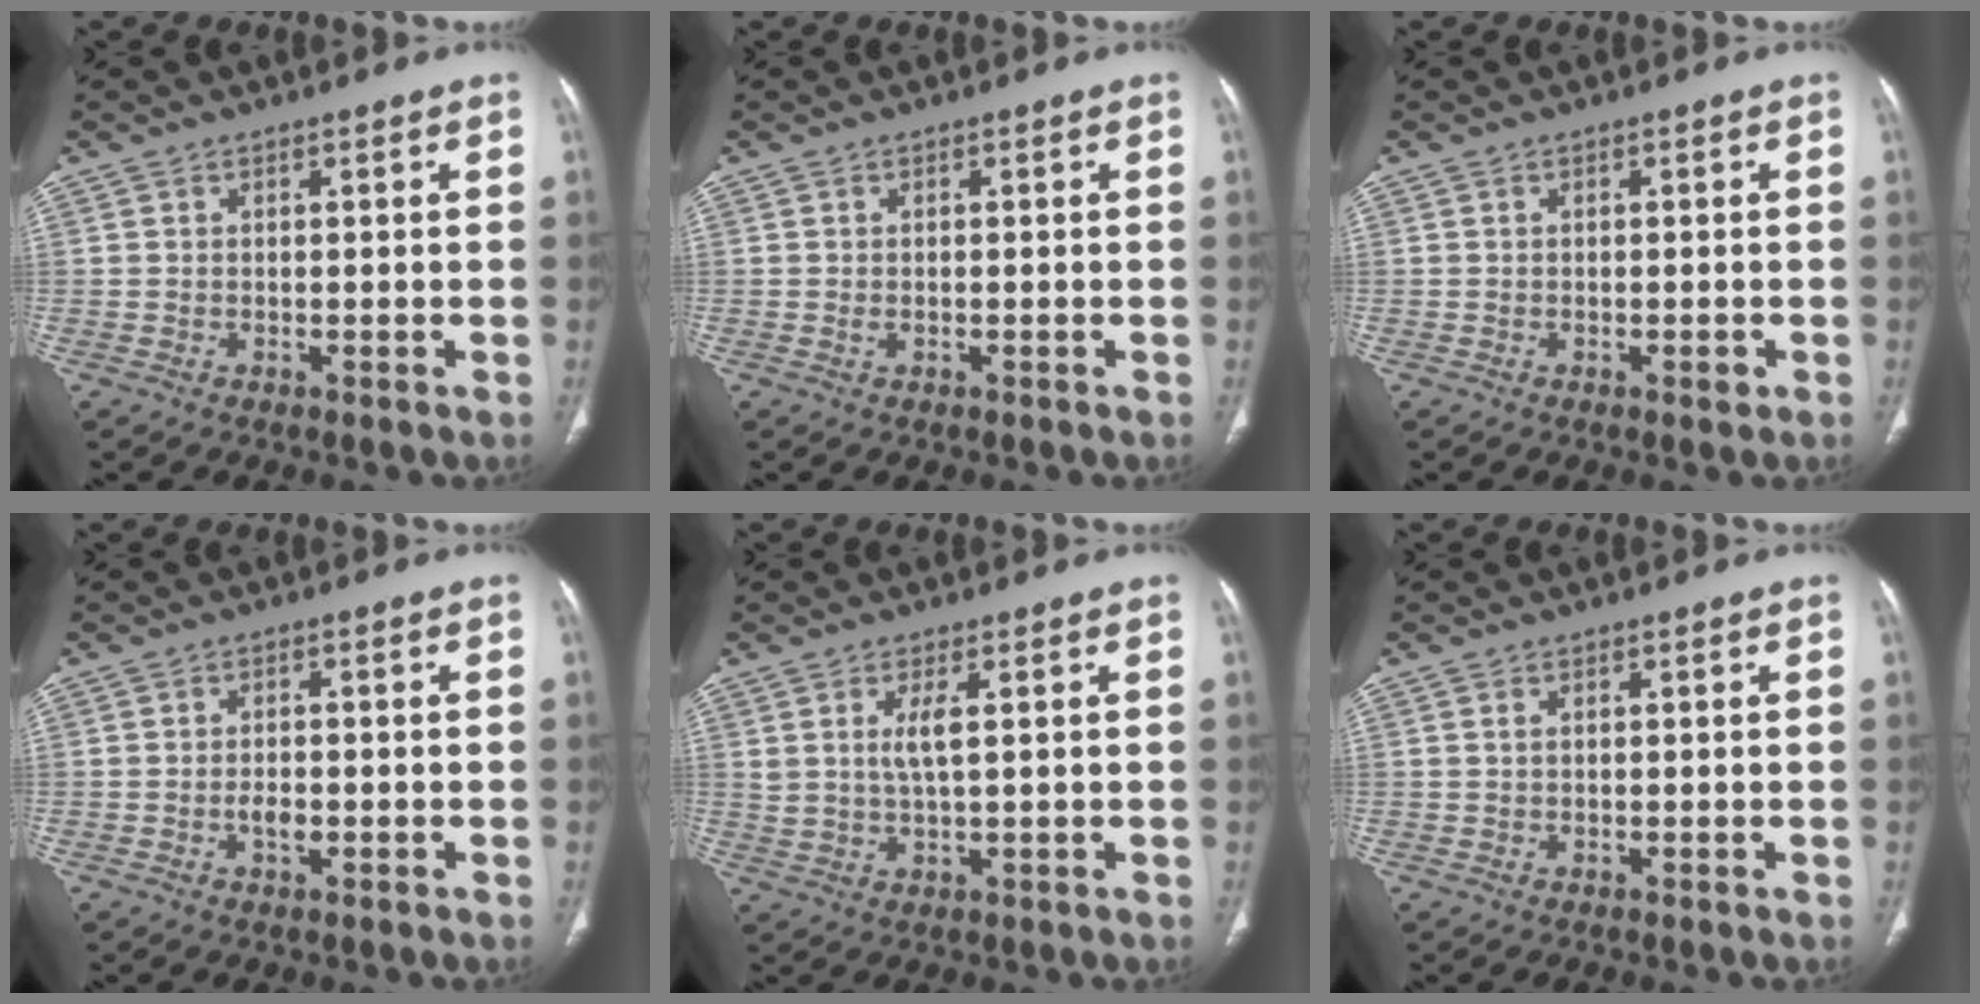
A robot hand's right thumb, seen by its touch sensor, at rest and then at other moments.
{"total": 0.6, "force": [-0.2, 0.2, 0.4], "torque": [-0.011, 0.001, -0.003]}
{"total": 1.0, "force": [-0.5, 0.4, 0.7], "torque": [-0.009, -0.002, -0.007]}
{"total": 2.4, "force": [-0.8, 1.3, 1.9], "torque": [-0.030, 0.003, -0.015]}
{"total": 4.1, "force": [1.2, 1.0, 3.8], "torque": [-0.080, -0.010, 0.029]}
{"total": 0.5, "force": [0.2, 0.3, 0.4], "torque": [-0.010, 0.003, 0.004]}